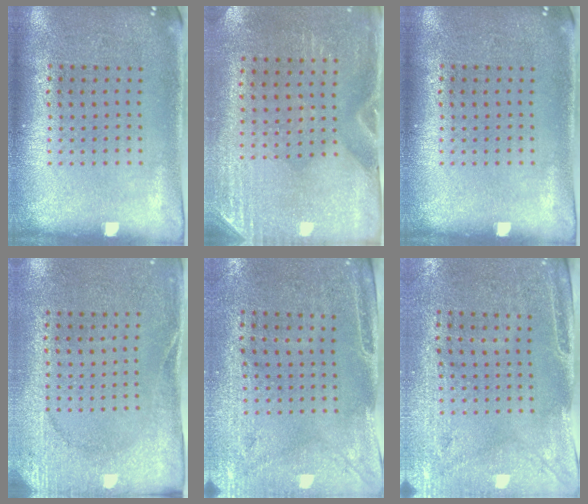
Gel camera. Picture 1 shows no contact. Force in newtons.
{"total": 3.0, "press": 2.6, "slide": 1.4}
{"total": 0.0}
{"total": 2.6, "press": 2.4, "slide": 1.0}
{"total": 2.9, "press": 2.4, "slide": 1.5}
{"total": 2.9, "press": 2.4, "slide": 1.5}